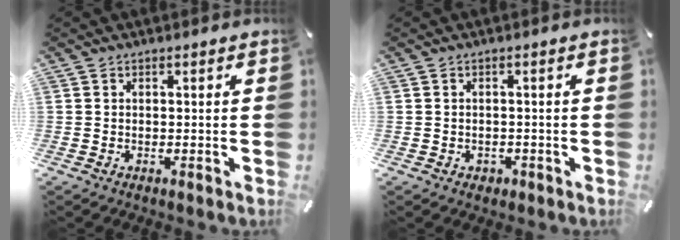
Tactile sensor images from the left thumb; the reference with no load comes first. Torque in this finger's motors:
{"motor_torque": [-0.10, 0.39, -0.06, 0.07, -0.03]}